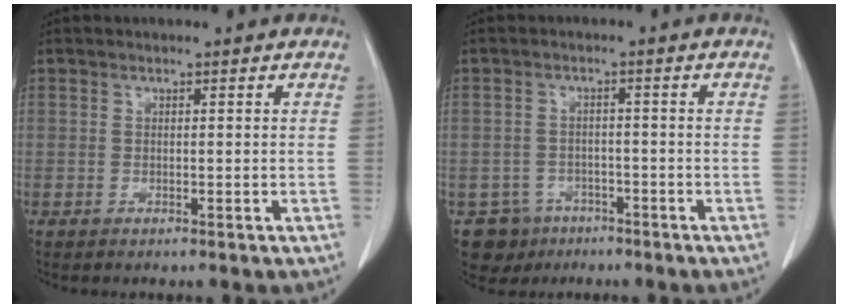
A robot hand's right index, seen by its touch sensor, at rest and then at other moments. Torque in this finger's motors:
{"motor_torque": [-0.15, -0.08, -0.58, -0.12]}